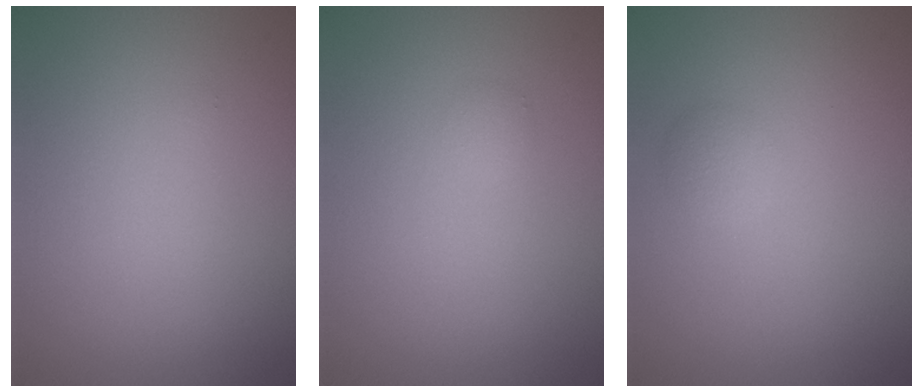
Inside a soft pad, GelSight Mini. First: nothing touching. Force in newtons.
{"total": 0.6, "press": 0.6, "slide": 0.0}
{"total": 1.2, "press": 1.2, "slide": 0.1}